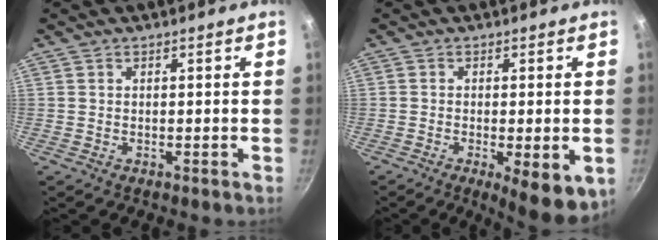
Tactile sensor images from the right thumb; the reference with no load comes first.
{"total": 8.9, "force": [-2.7, 2.5, 8.1], "torque": [-0.108, -0.005, -0.032]}